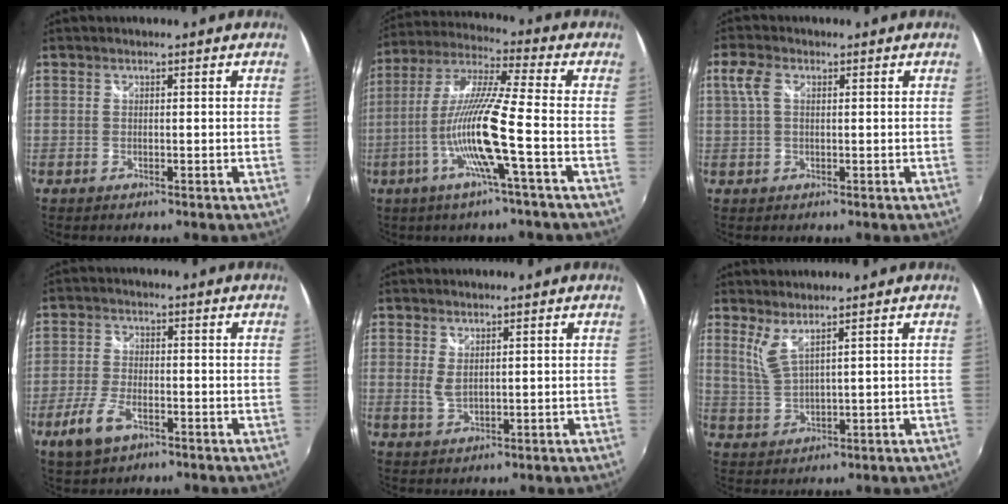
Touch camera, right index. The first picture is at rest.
{"total": 13.9, "force": [-4.9, -1.0, 13.0], "torque": [-0.244, -0.010, -0.096]}
{"total": 3.6, "force": [0.7, 1.9, 3.0], "torque": [-0.065, 0.009, 0.014]}
{"total": 7.2, "force": [-3.9, 3.4, 5.0], "torque": [-0.121, -0.009, -0.071]}
{"total": 2.4, "force": [0.9, 1.0, 2.0], "torque": [-0.038, -0.004, 0.017]}
{"total": 3.6, "force": [2.5, 0.0, 2.6], "torque": [-0.057, -0.007, 0.056]}